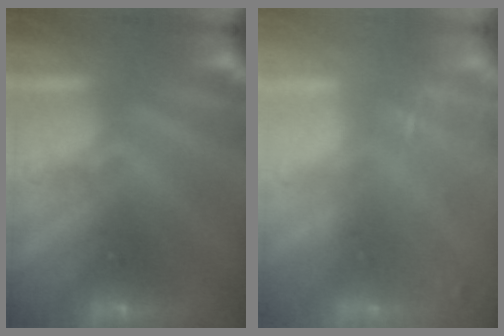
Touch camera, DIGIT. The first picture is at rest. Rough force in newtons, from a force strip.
{"total": 1.4}